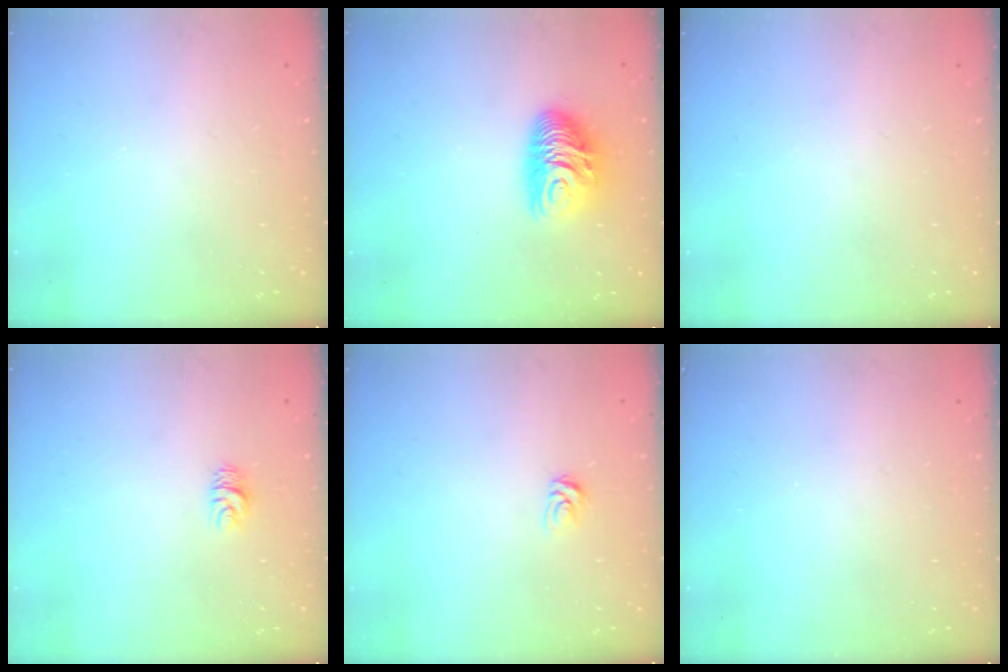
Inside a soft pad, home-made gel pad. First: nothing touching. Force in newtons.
{"total": 10.2, "press": 10.2, "slide": 0.9}
{"total": 0.0}
{"total": 4.6, "press": 4.6, "slide": 0.4}
{"total": 3.8, "press": 3.8, "slide": 0.2}
{"total": 0.0}